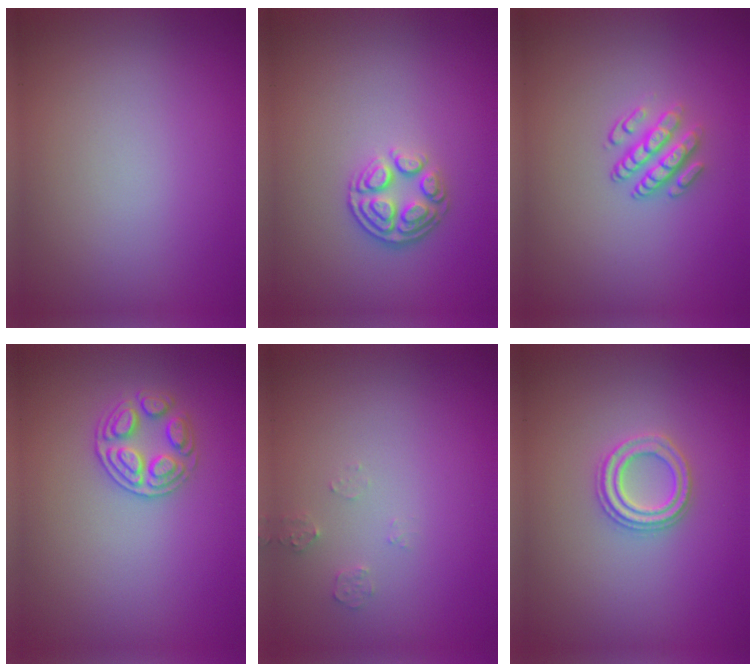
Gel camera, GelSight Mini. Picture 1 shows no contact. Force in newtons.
{"total": 3.1, "press": 2.4, "slide": 1.9}
{"total": 3.0, "press": 2.4, "slide": 1.6}
{"total": 2.6, "press": 2.6, "slide": 0.4}
{"total": 1.1, "press": 1.1, "slide": 0.1}
{"total": 2.4, "press": 2.3, "slide": 0.5}